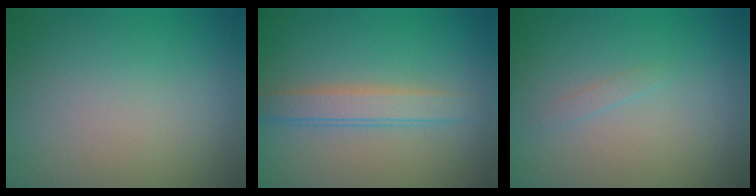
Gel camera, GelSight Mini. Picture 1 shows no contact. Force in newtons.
{"total": 2.5, "press": 2.5, "slide": 0.2}
{"total": 0.6, "press": 0.6, "slide": 0.0}